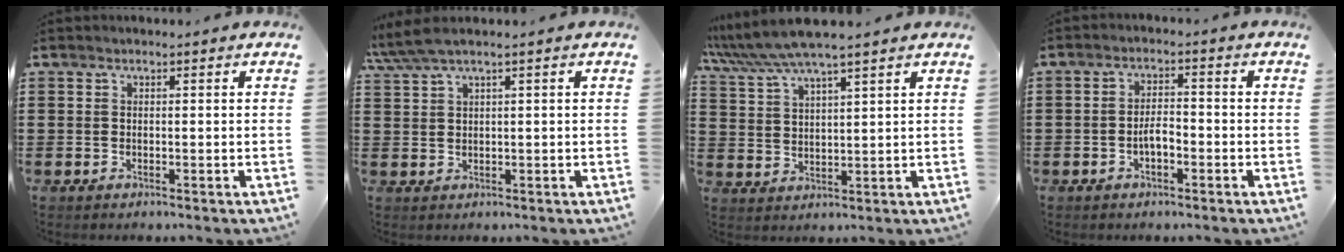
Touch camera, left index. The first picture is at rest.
{"total": 3.0, "force": [1.5, 0.0, 2.6], "torque": [-0.060, -0.002, 0.024]}
{"total": 6.6, "force": [5.5, 0.2, 3.6], "torque": [-0.086, -0.019, 0.098]}
{"total": 3.2, "force": [-1.3, 1.1, 2.7], "torque": [-0.057, 0.005, -0.028]}